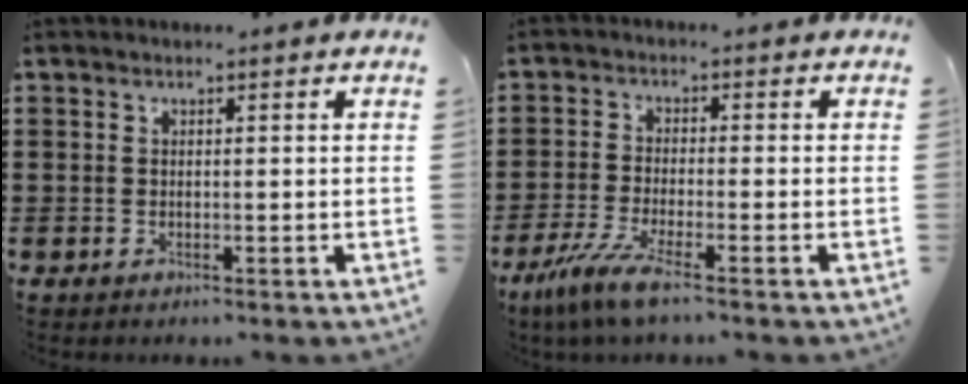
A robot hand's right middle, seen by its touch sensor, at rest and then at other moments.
{"total": 6.0, "force": [-4.5, 0.3, 4.0], "torque": [-0.098, -0.023, -0.091]}